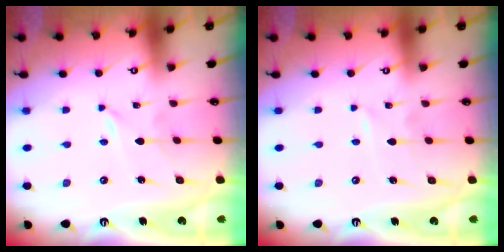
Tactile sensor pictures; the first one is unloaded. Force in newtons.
{"total": 0.8, "press": 0.8, "slide": 0.1}